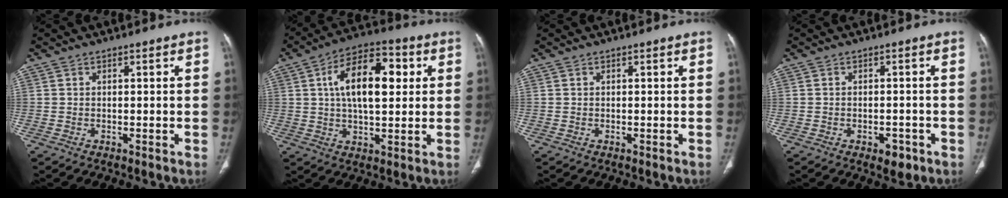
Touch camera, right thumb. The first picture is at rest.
{"total": 14.9, "force": [3.2, 7.4, 12.5], "torque": [-0.190, 0.014, 0.049]}
{"total": 0.0}
{"total": 3.4, "force": [-1.7, 2.0, 2.1], "torque": [-0.017, 0.006, -0.017]}